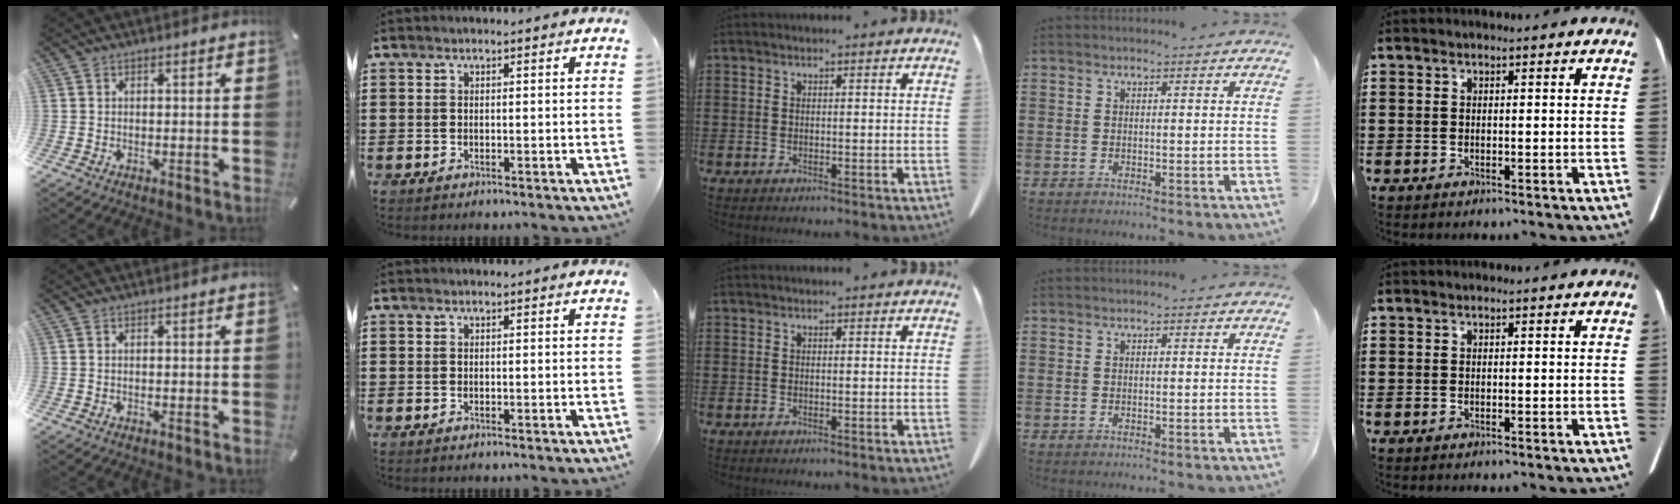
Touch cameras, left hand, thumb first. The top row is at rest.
{}